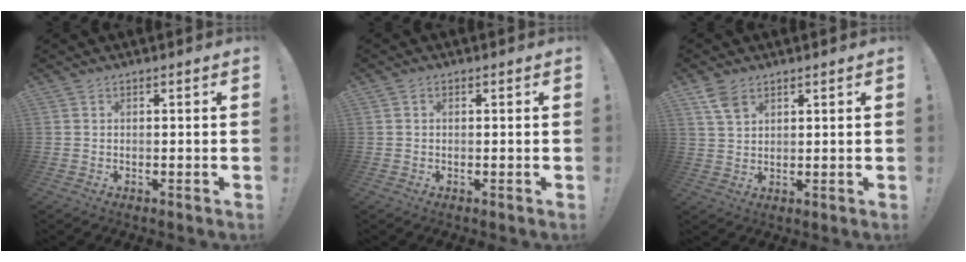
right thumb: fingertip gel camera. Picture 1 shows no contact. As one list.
[{"total": 0.5, "force": [0.1, 0.3, 0.4], "torque": [-0.008, 0.003, 0.002]}, {"total": 5.2, "force": [3.2, 2.8, 3.0], "torque": [-0.054, -0.013, 0.062]}]